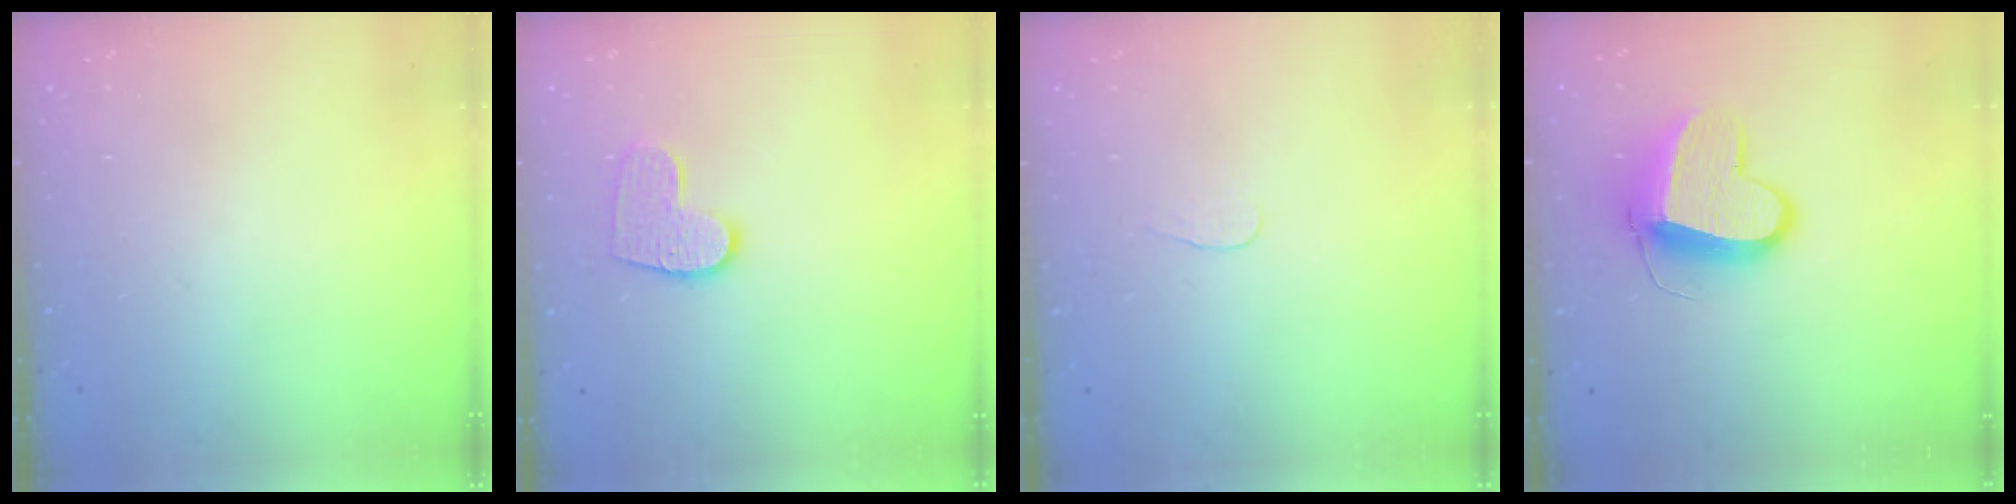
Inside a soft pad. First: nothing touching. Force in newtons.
{"total": 10.0, "press": 10.0, "slide": 0.6}
{"total": 2.8, "press": 2.7, "slide": 0.3}
{"total": 13.4, "press": 13.3, "slide": 1.3}